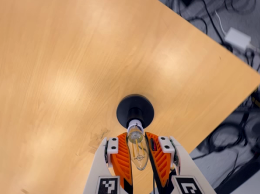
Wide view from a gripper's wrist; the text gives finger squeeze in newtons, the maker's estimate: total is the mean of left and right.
{"total": 20.3, "left": 19.9, "right": 20.8}